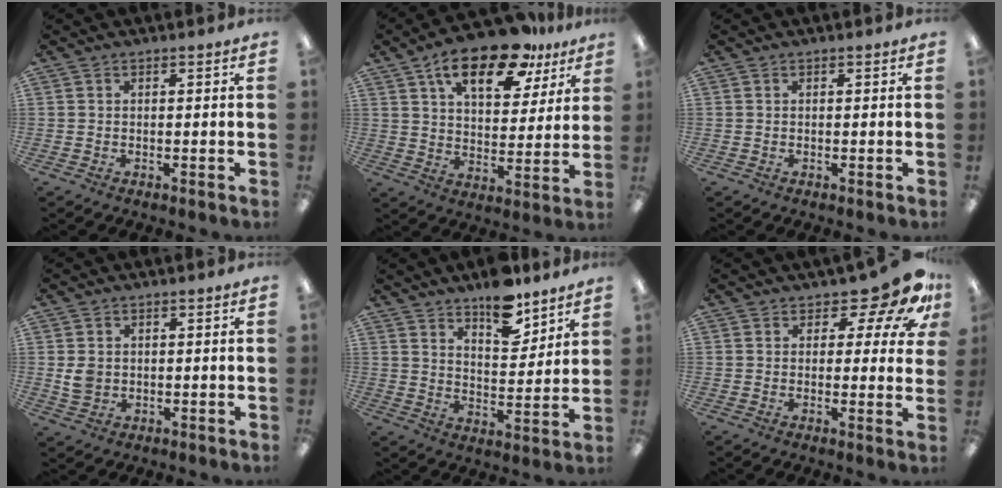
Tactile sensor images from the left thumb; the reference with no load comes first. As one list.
[{"total": 18.4, "force": [11.8, 8.2, 11.6], "torque": [-0.179, -0.053, 0.197]}, {"total": 0.0}, {"total": 3.8, "force": [0.4, 3.2, 2.0], "torque": [-0.030, 0.003, 0.008]}, {"total": 11.2, "force": [9.0, 4.3, 5.1], "torque": [-0.062, -0.059, 0.158]}, {"total": 9.2, "force": [6.0, 4.0, 5.6], "torque": [-0.073, -0.035, 0.105]}]